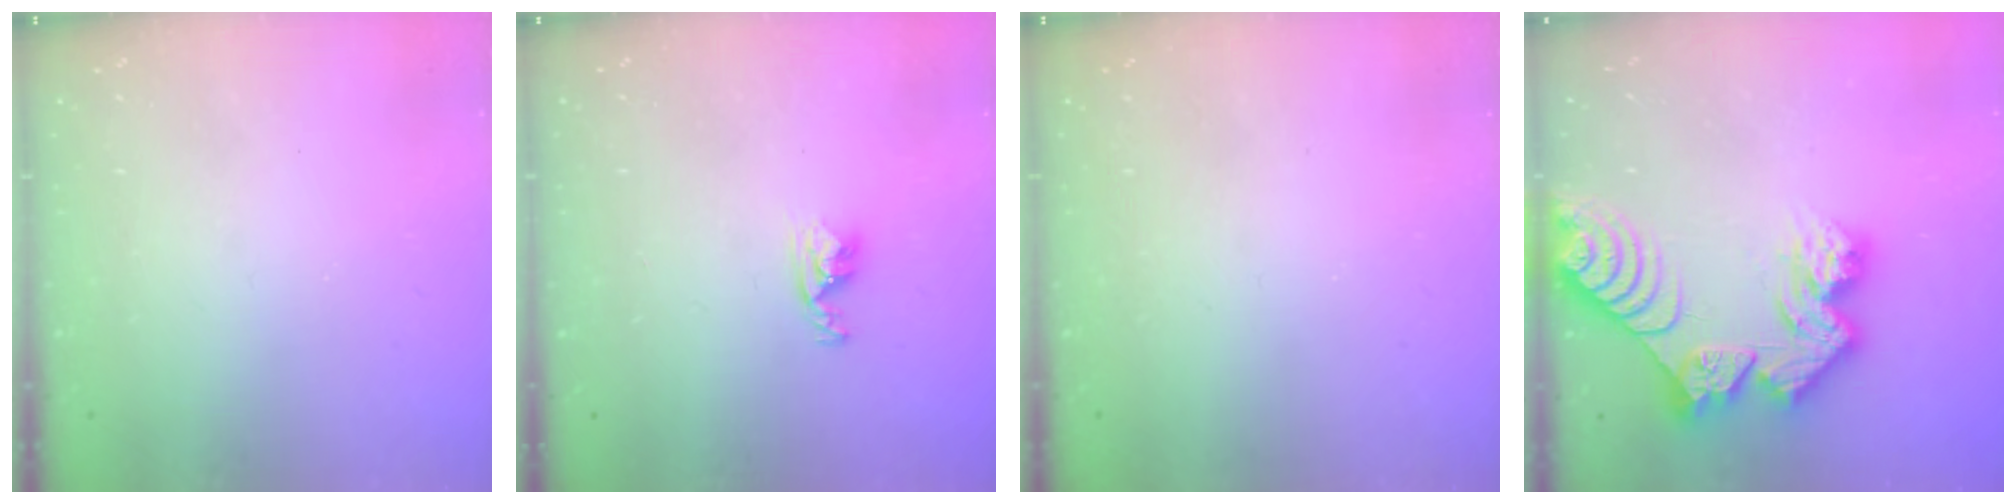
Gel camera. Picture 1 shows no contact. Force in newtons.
{"total": 3.3, "press": 3.3, "slide": 0.5}
{"total": 0.0}
{"total": 15.1, "press": 15.0, "slide": 1.4}